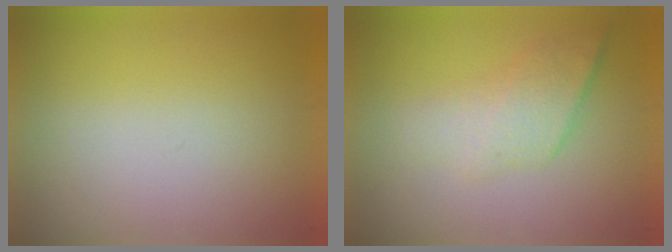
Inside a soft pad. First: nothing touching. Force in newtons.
{"total": 2.2}